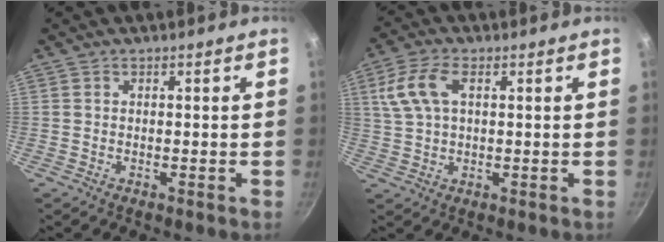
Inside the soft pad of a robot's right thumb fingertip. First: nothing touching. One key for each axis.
{"total": 7.7, "fx": 2.3, "fy": 4.1, "fz": 6.1, "tx": -0.138, "ty": 0.013, "tz": 0.046}